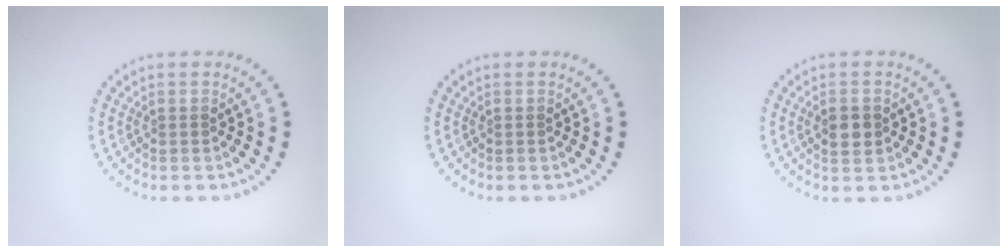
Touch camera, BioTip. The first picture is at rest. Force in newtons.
{"total": 0.0}
{"total": 2.0, "press": 2.0, "slide": 0.1}